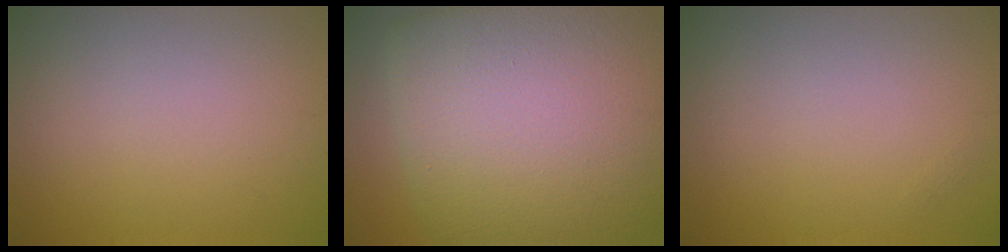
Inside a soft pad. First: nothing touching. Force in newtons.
{"total": 16.4, "press": 16.4, "slide": 0.5}
{"total": 0.0}